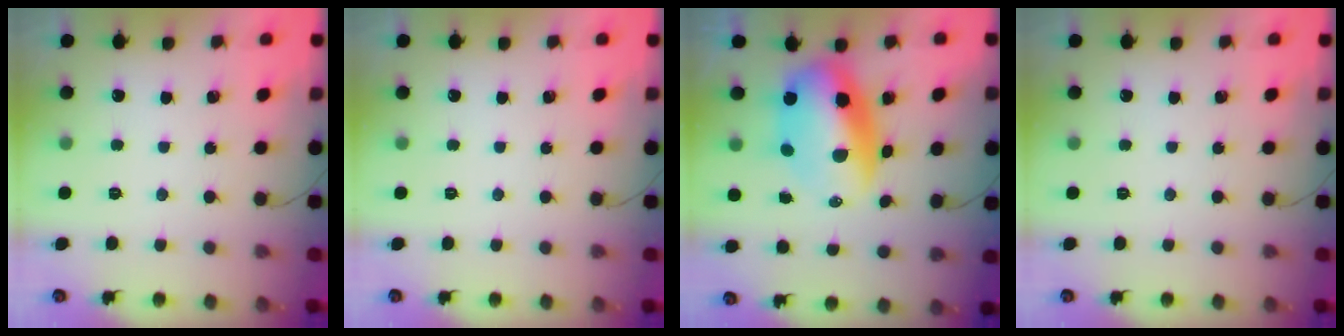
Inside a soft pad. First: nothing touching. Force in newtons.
{"total": 0.0}
{"total": 13.3, "press": 12.8, "slide": 3.6}
{"total": 0.0}